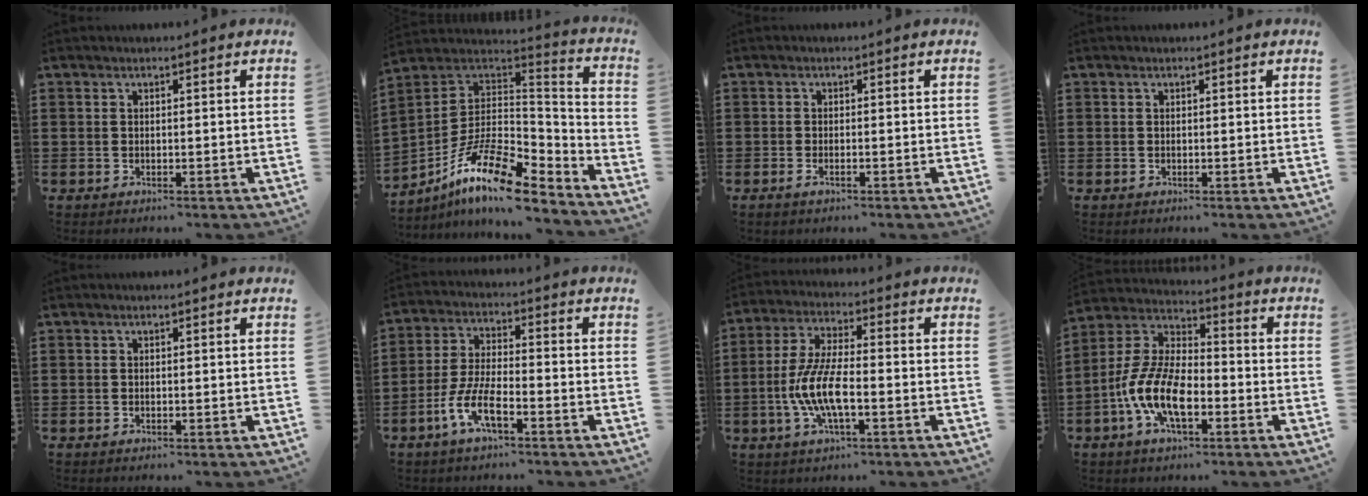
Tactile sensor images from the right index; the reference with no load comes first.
{"total": 15.5, "force": [-9.5, 4.9, 11.3], "torque": [-0.225, 0.015, -0.171]}
{"total": 1.0, "force": [-0.5, 0.1, 0.9], "torque": [-0.019, -0.006, -0.007]}
{"total": 0.0}
{"total": 0.0}
{"total": 7.0, "force": [-4.1, 1.8, 5.4], "torque": [-0.136, -0.011, -0.083]}
{"total": 8.7, "force": [-2.7, 2.2, 8.0], "torque": [-0.182, -0.015, -0.056]}
{"total": 10.6, "force": [-4.3, 4.7, 8.5], "torque": [-0.212, -0.008, -0.086]}